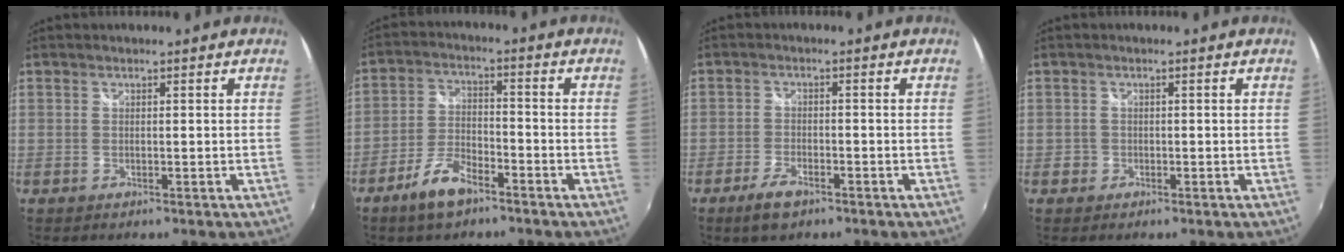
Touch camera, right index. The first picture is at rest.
{"total": 7.9, "force": [-5.4, 3.0, 4.8], "torque": [-0.106, 0.004, -0.100]}
{"total": 4.8, "force": [-3.3, 1.9, 3.0], "torque": [-0.074, -0.003, -0.059]}
{"total": 1.5, "force": [-0.6, 1.4, 0.1], "torque": [-0.003, 0.005, -0.007]}